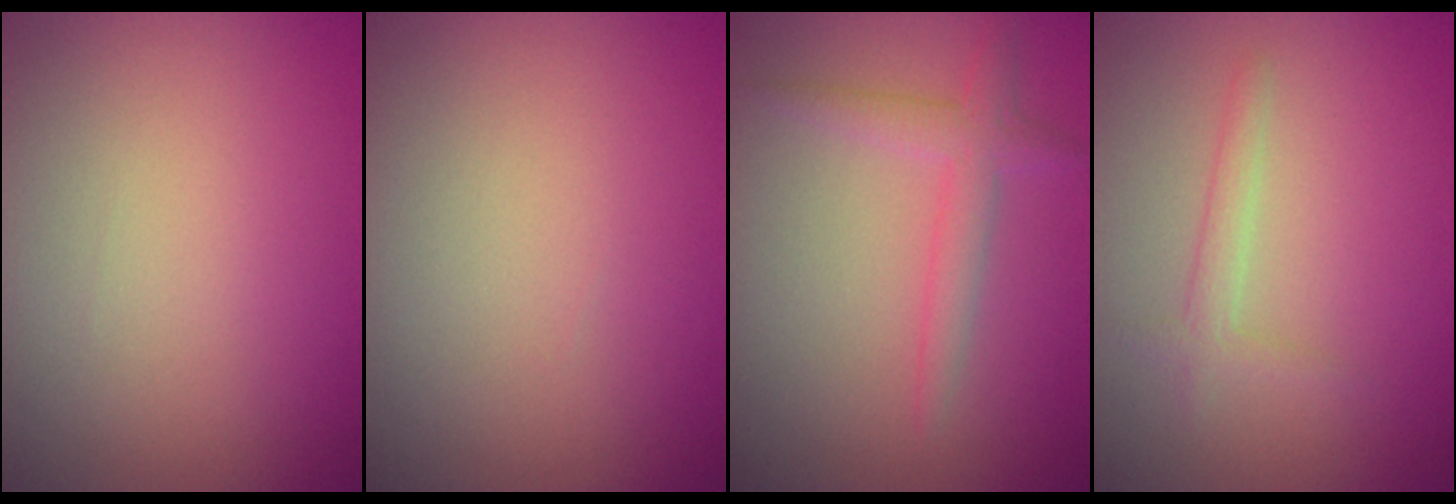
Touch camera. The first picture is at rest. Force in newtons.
{"total": 0.0}
{"total": 2.3, "press": 2.3, "slide": 0.1}
{"total": 1.5, "press": 1.5, "slide": 0.1}